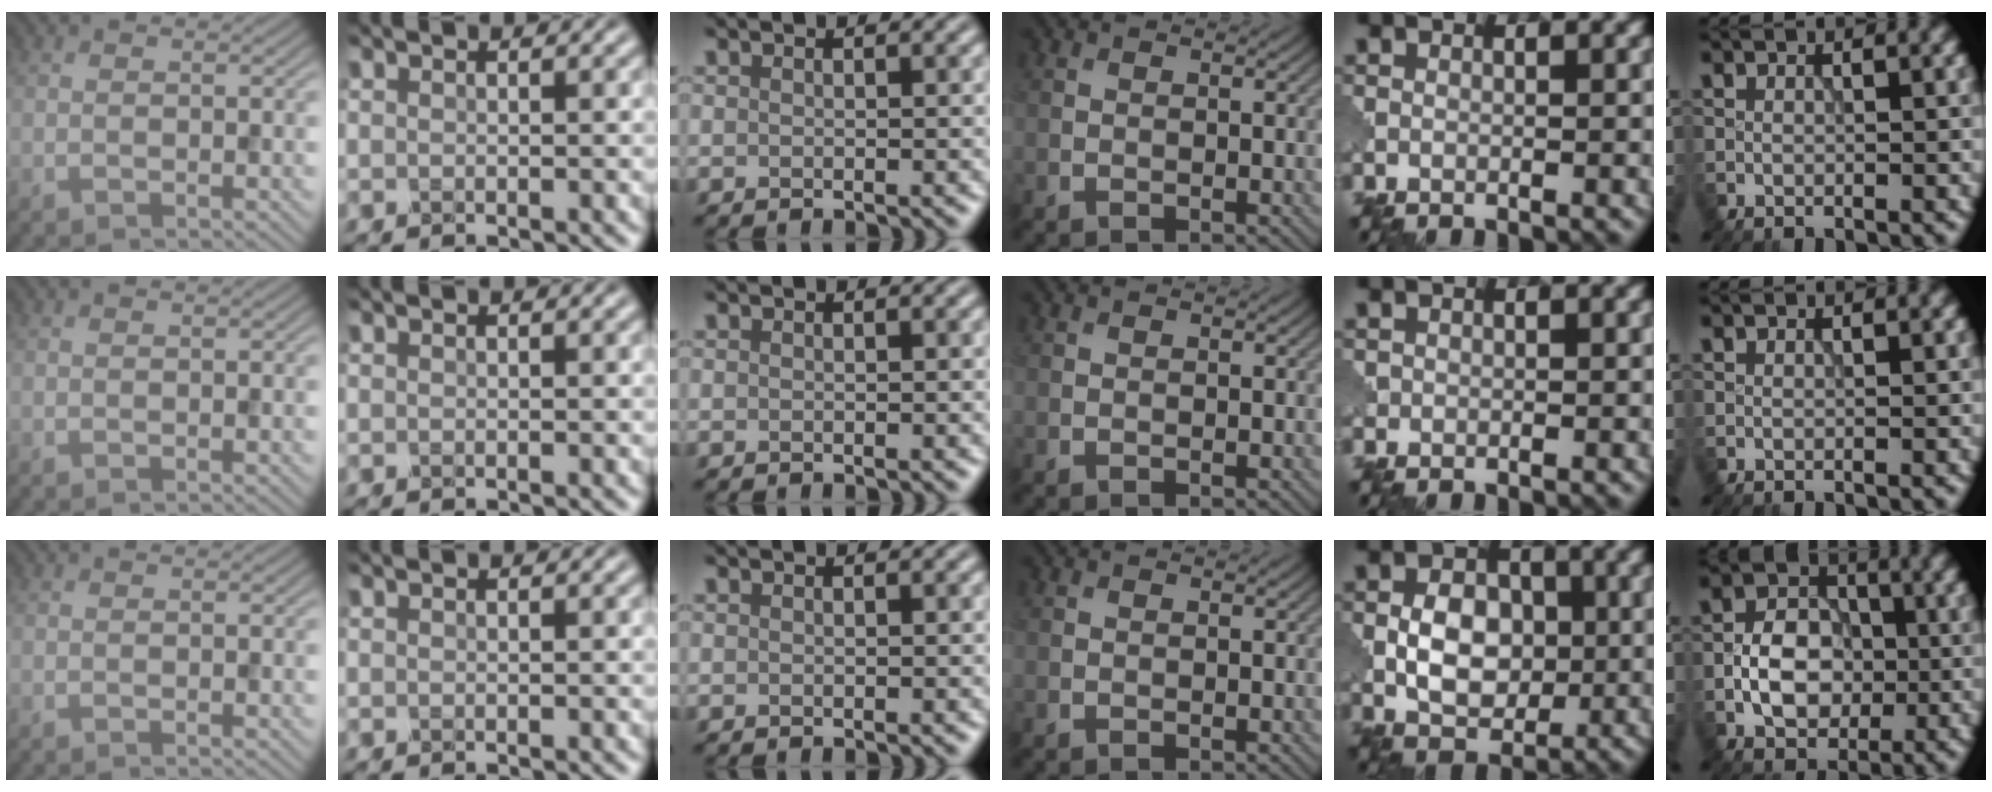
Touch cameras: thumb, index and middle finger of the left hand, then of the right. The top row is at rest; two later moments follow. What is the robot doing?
{"motion": "close", "object": "eyeshadow palette"}